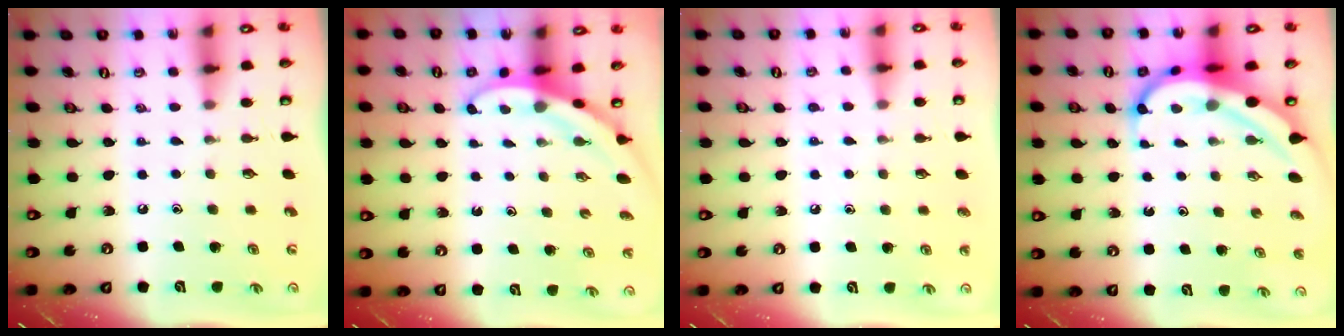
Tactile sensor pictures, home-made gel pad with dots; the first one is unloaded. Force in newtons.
{"total": 3.2, "press": 3.2, "slide": 0.2}
{"total": 3.5, "press": 3.5, "slide": 0.4}
{"total": 8.0, "press": 7.9, "slide": 1.0}